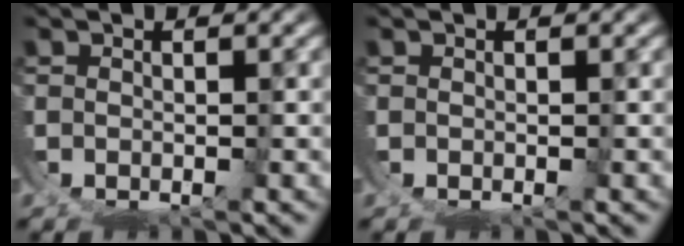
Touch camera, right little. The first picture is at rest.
{"total": 0.0}